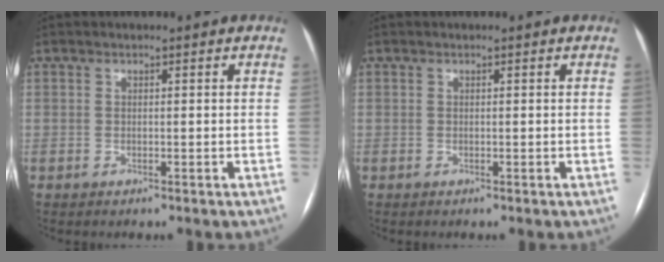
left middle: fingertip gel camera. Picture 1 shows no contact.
{"total": 0.0}